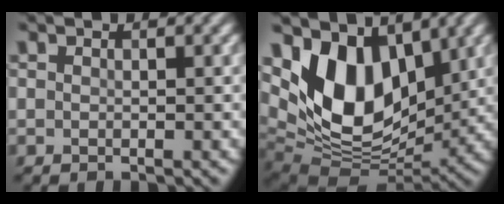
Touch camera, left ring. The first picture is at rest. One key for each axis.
{"total": 9.7, "fx": 3.8, "fy": 5.9, "fz": 6.7, "tx": -0.130, "ty": -0.013, "tz": 0.066}